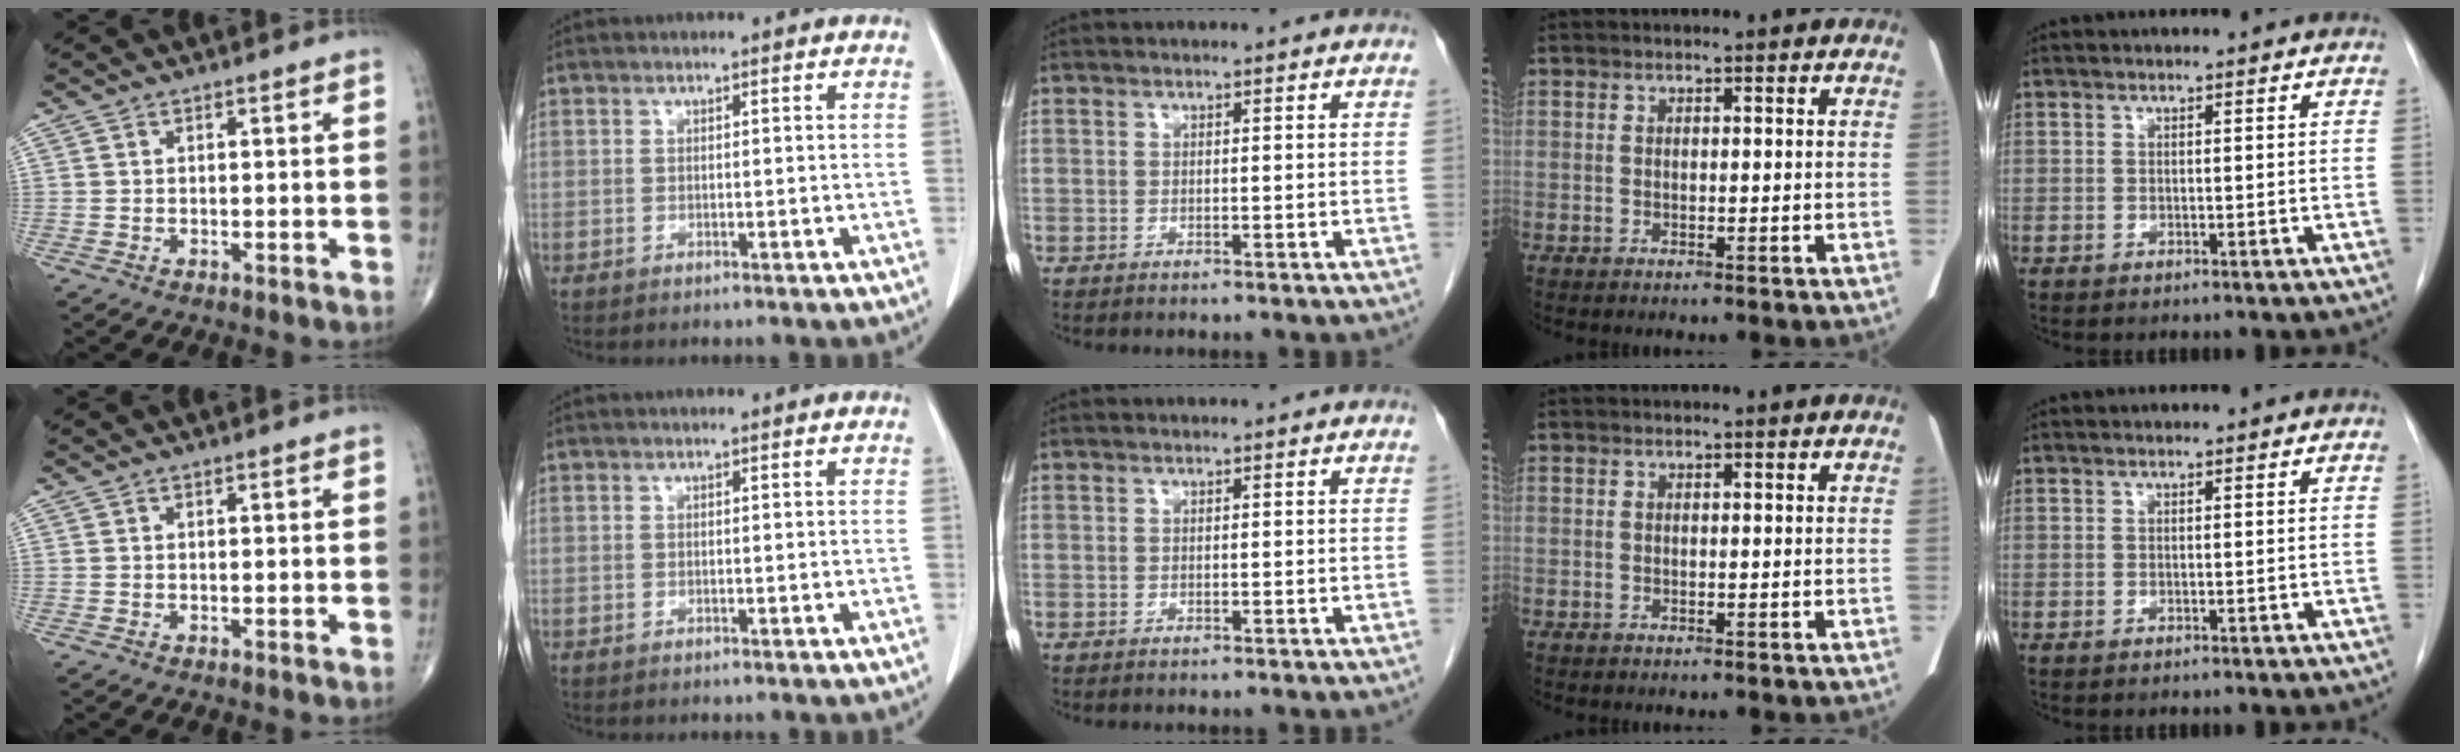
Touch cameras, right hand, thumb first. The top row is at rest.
{}